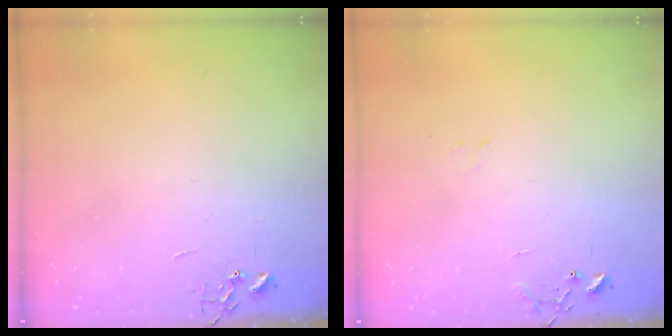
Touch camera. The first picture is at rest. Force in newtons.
{"total": 8.0, "press": 8.0, "slide": 0.9}